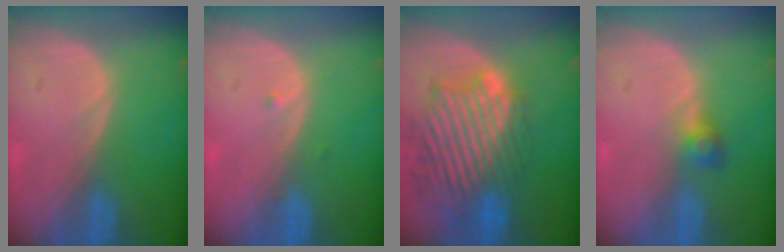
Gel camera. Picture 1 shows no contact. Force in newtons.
{"total": 0.6, "press": 0.5, "slide": 0.3}
{"total": 13.1, "press": 11.6, "slide": 6.2}
{"total": 2.6, "press": 2.5, "slide": 0.7}